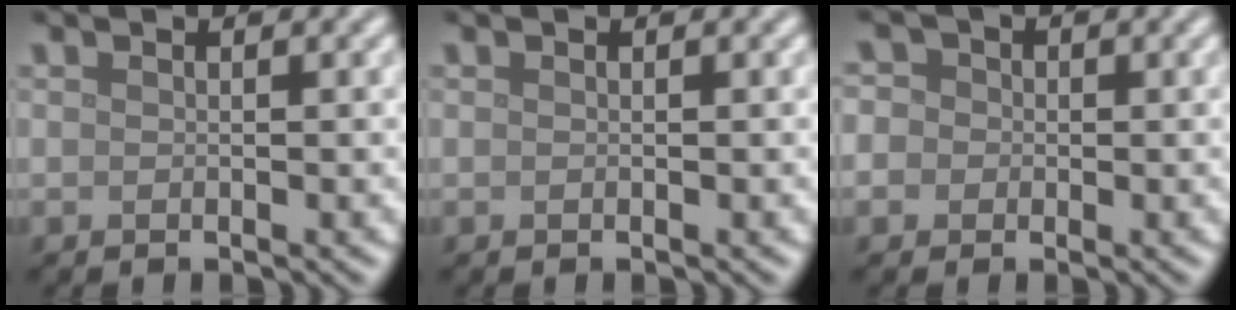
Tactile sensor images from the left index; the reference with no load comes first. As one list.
[{"total": 0.0}, {"total": 4.9, "force": [0.6, 4.5, 1.8], "torque": [-0.025, 0.040, -0.026]}]